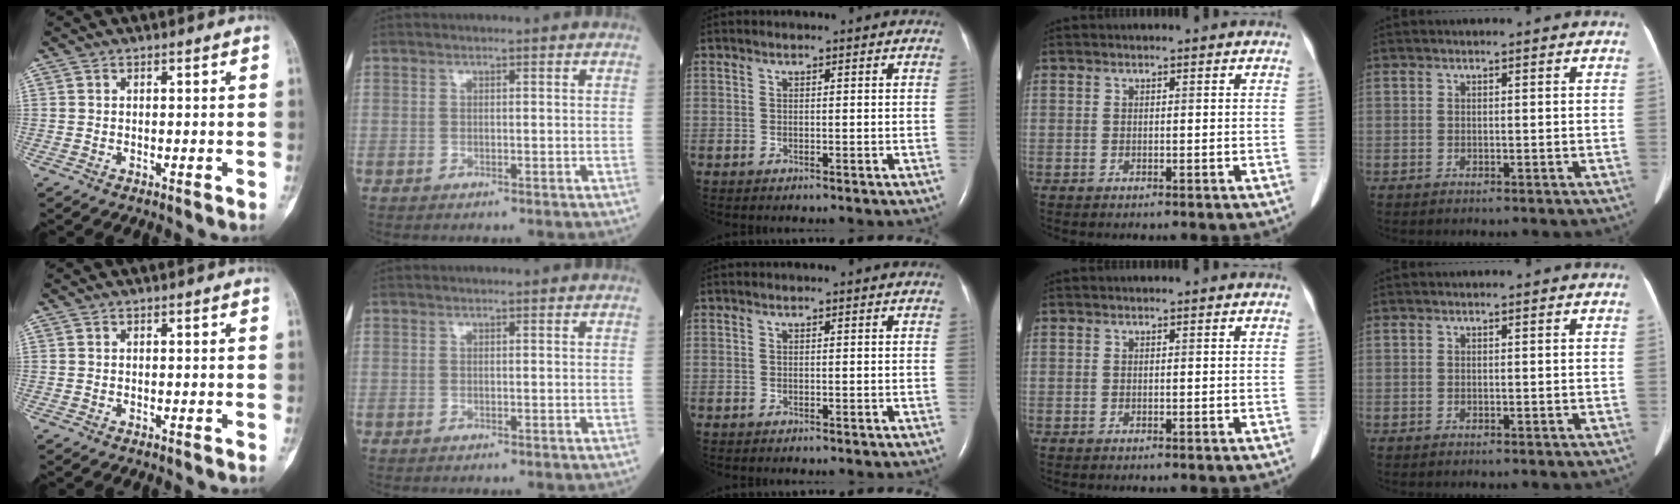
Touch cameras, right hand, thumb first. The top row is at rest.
{}